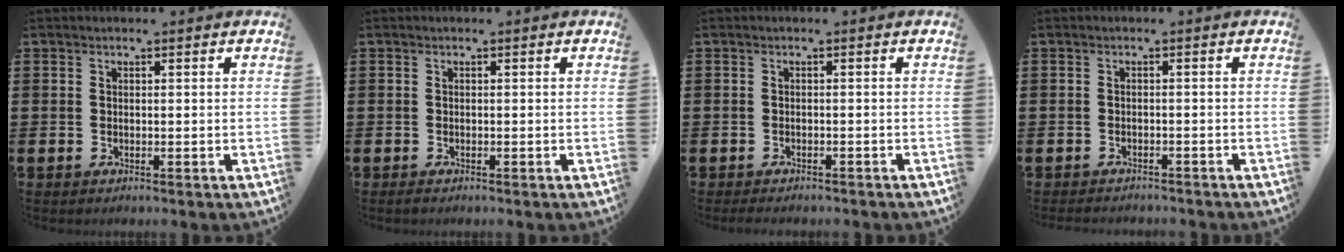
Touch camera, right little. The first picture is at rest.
{"total": 0.0}
{"total": 0.6, "force": [-0.6, -0.1, -0.1], "torque": [0.001, -0.003, -0.011]}
{"total": 0.9, "force": [-0.8, -0.1, -0.4], "torque": [0.005, -0.001, -0.016]}